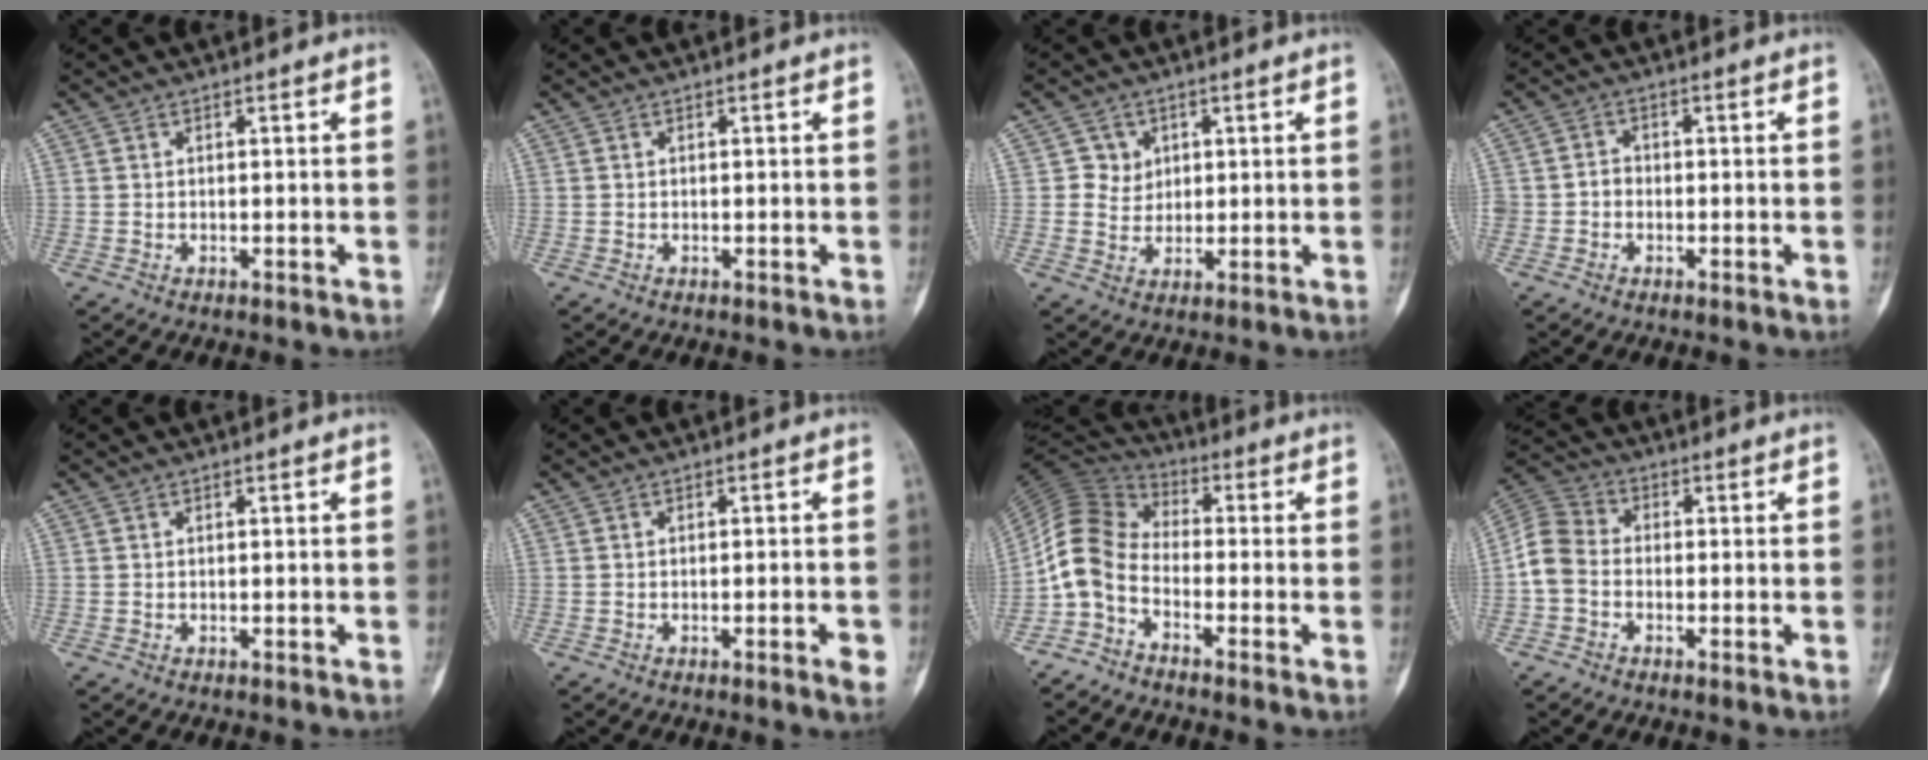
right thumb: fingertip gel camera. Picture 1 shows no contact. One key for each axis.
{"total": 0.0}
{"total": 3.9, "fx": 1.3, "fy": 3.7, "fz": 0.4, "tx": 0.020, "ty": -0.002, "tz": 0.020}
{"total": 2.1, "fx": -0.7, "fy": 1.8, "fz": 0.7, "tx": 0.002, "ty": 0.009, "tz": -0.020}
{"total": 0.0}
{"total": 2.8, "fx": -1.1, "fy": 0.3, "fz": 2.5, "tx": -0.035, "ty": -0.002, "tz": -0.014}
{"total": 8.3, "fx": -3.6, "fy": 5.4, "fz": 5.2, "tx": -0.101, "ty": 0.054, "tz": -0.092}
{"total": 6.8, "fx": -1.5, "fy": 5.4, "fz": 3.9, "tx": -0.069, "ty": 0.022, "tz": -0.048}